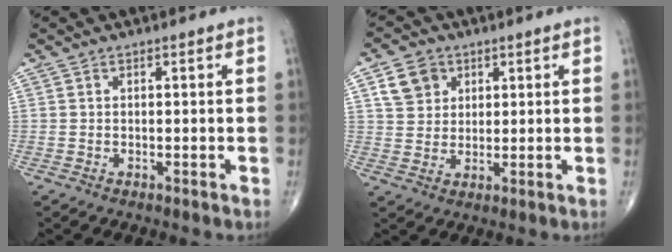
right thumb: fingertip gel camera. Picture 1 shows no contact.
{"total": 6.6, "force": [2.8, 5.4, 2.5], "torque": [-0.023, -0.005, 0.052]}